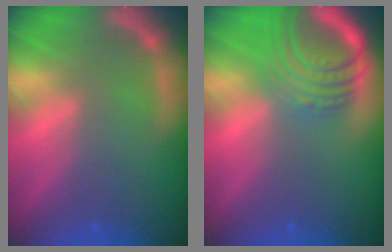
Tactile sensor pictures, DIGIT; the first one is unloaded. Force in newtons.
{"total": 8.1}